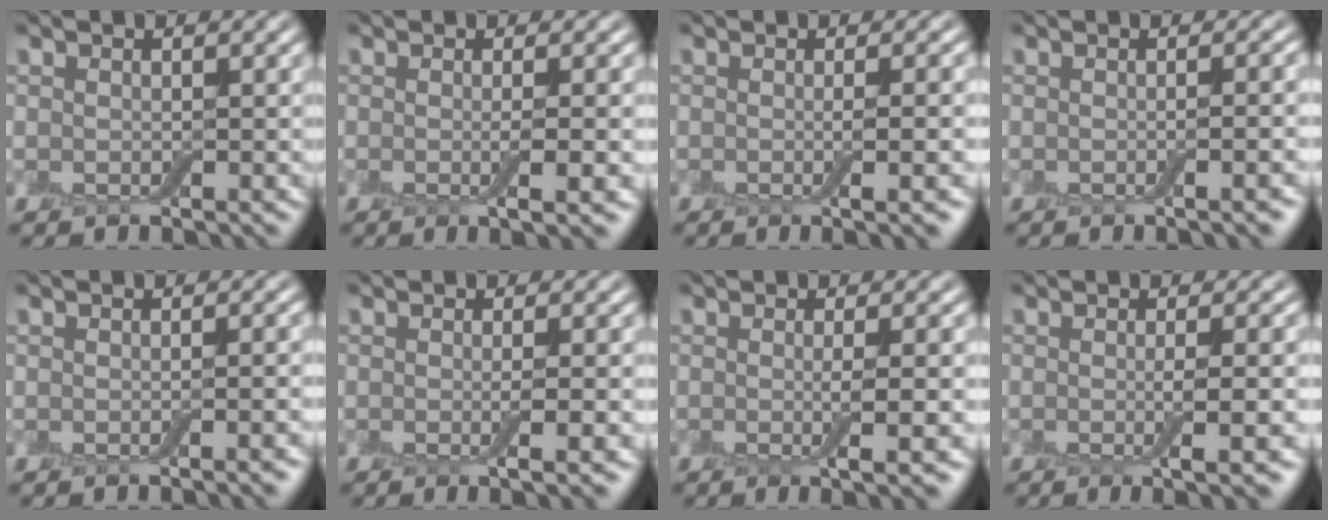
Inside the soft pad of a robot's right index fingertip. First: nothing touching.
{"total": 3.1, "force": [-0.3, 0.7, 3.0], "torque": [-0.038, -0.004, -0.005]}
{"total": 4.2, "force": [-0.5, 1.3, 3.9], "torque": [-0.034, 0.000, -0.008]}
{"total": 3.8, "force": [-0.5, 1.6, 3.4], "torque": [-0.008, 0.009, -0.007]}
{"total": 2.1, "force": [-0.4, 0.7, 1.9], "torque": [-0.008, 0.003, -0.002]}
{"total": 2.8, "force": [-0.3, 0.7, 2.7], "torque": [-0.032, -0.004, -0.006]}
{"total": 3.9, "force": [-0.3, 0.9, 3.7], "torque": [-0.050, -0.004, -0.006]}
{"total": 4.4, "force": [-0.5, 1.1, 4.3], "torque": [-0.054, -0.004, -0.007]}